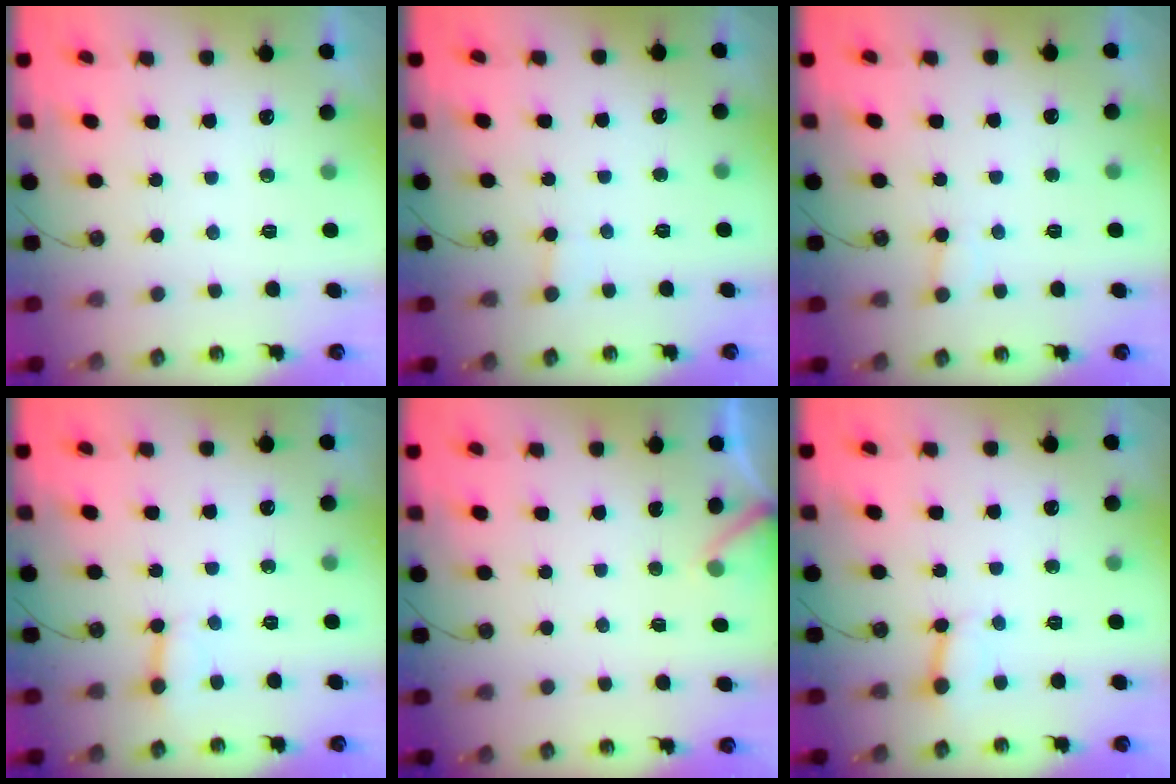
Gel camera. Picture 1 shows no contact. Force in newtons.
{"total": 1.7, "press": 1.7, "slide": 0.1}
{"total": 4.8, "press": 4.7, "slide": 0.6}
{"total": 3.0, "press": 3.0, "slide": 0.3}
{"total": 3.0, "press": 3.0, "slide": 0.2}
{"total": 2.9, "press": 2.9, "slide": 0.2}